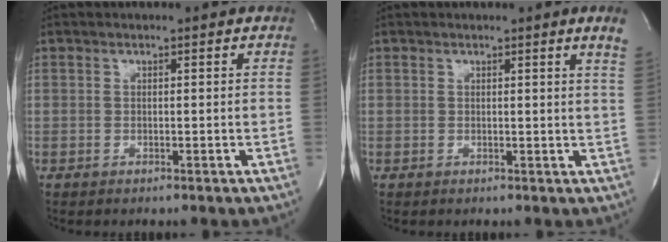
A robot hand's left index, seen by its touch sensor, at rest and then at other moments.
{"total": 2.7, "force": [2.1, -0.8, 1.6], "torque": [-0.026, -0.016, 0.014]}